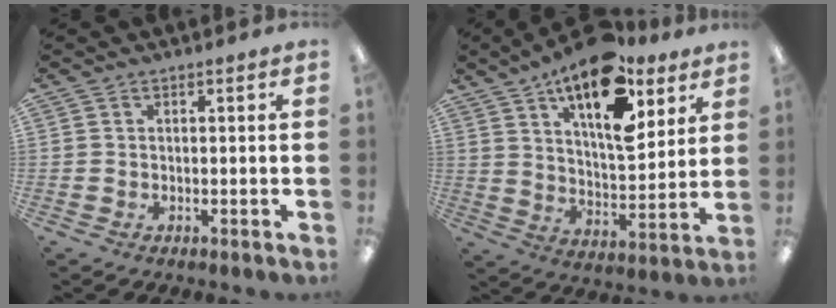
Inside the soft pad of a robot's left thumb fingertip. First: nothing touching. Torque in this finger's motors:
{"motor_torque": [0.33, 0.96, 1.70, -1.07, 0.27]}